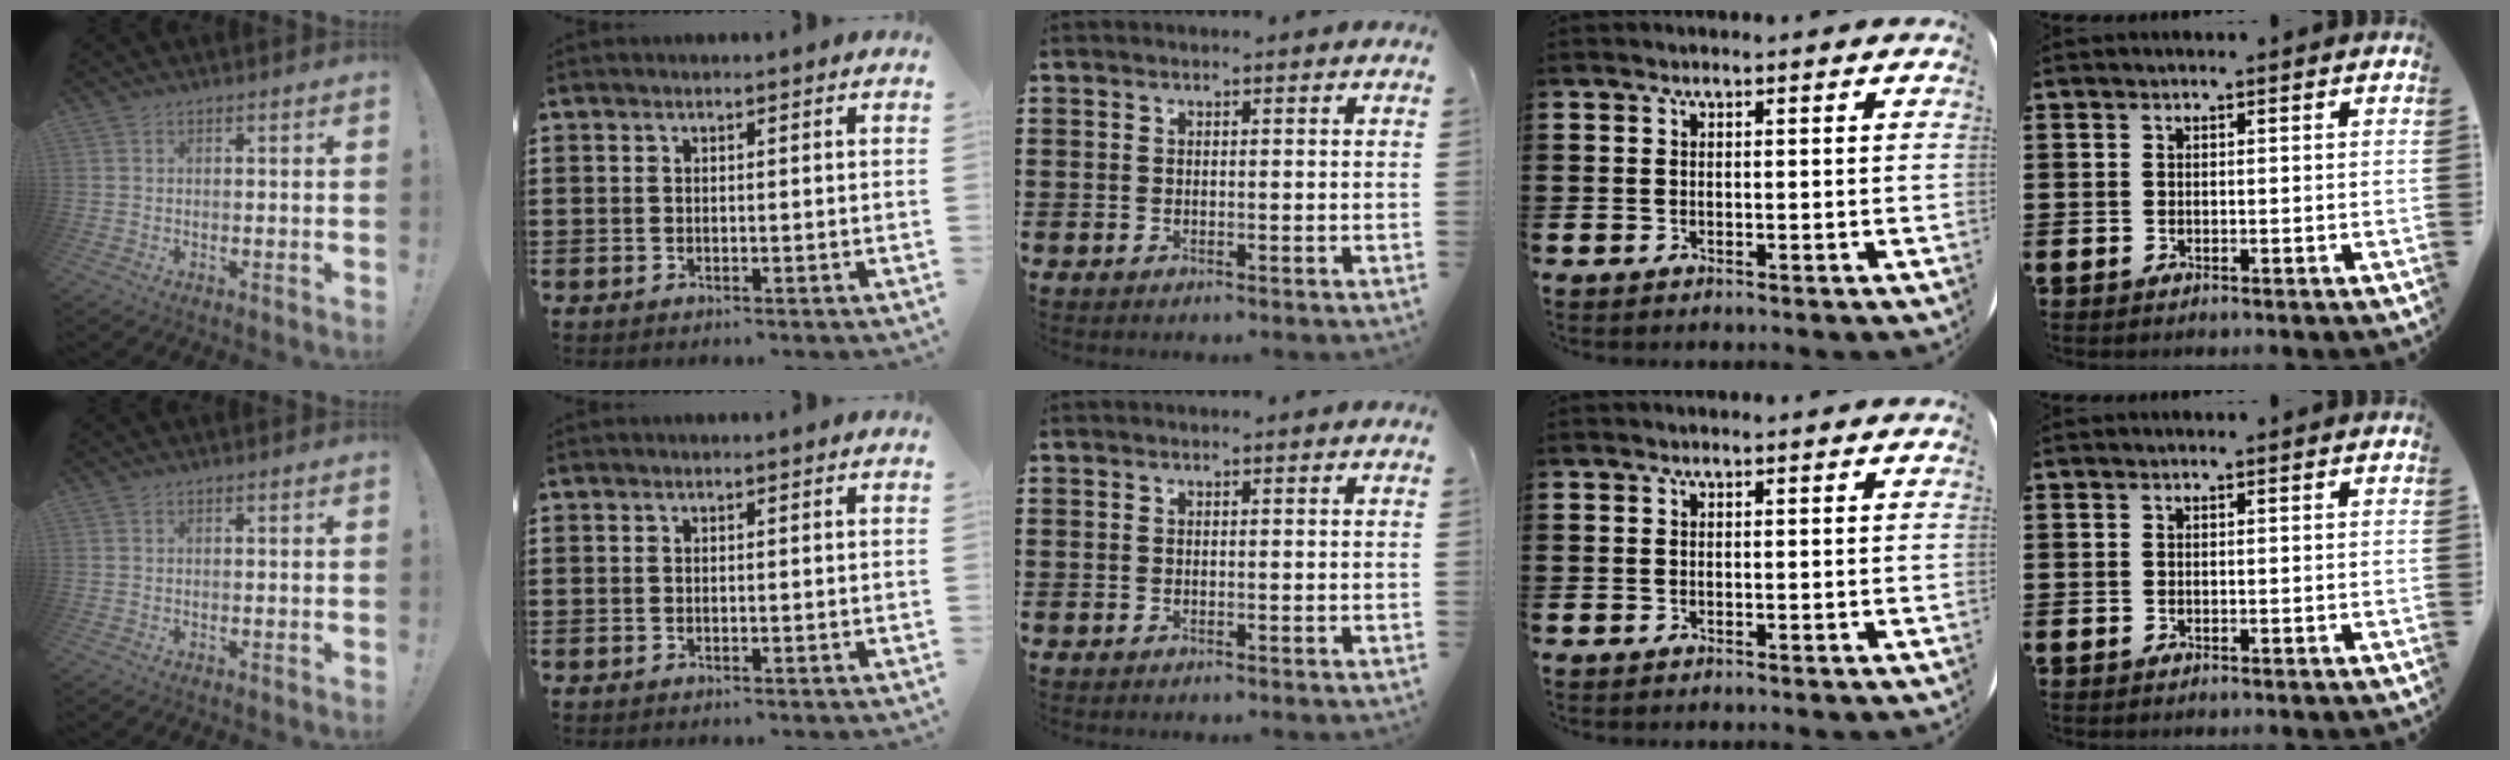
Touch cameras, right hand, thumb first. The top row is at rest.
{}